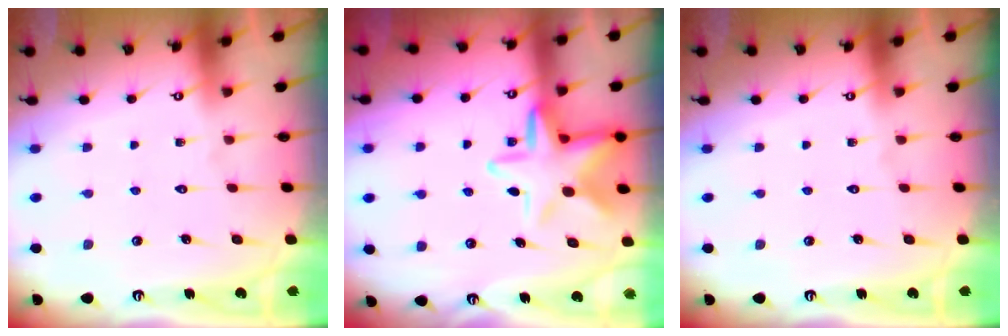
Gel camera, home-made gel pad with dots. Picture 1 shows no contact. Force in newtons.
{"total": 11.9, "press": 11.7, "slide": 2.2}
{"total": 0.0}